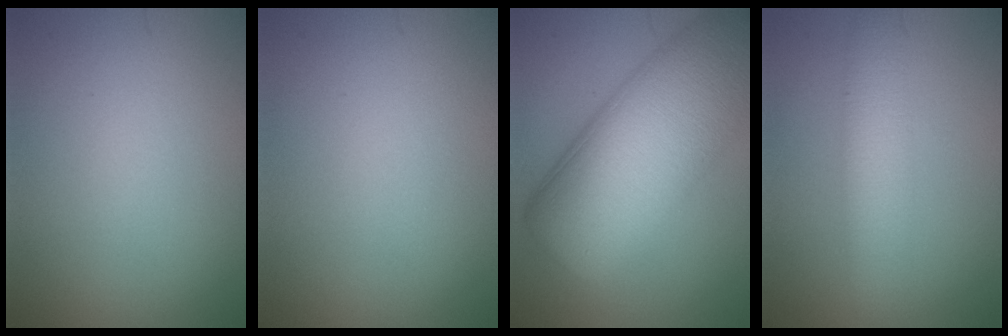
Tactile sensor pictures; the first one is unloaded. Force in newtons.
{"total": 0.0}
{"total": 15.0, "press": 14.9, "slide": 0.6}
{"total": 3.4, "press": 3.4, "slide": 0.1}